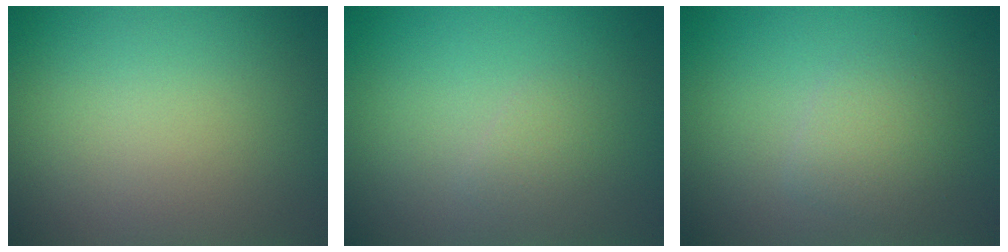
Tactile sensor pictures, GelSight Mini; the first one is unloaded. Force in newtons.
{"total": 0.9, "press": 0.9, "slide": 0.0}
{"total": 2.0, "press": 2.0, "slide": 0.2}